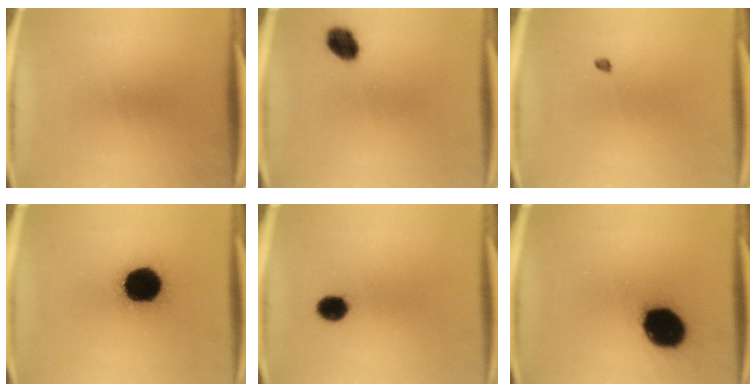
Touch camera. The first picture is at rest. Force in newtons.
{"total": 5.9}
{"total": 0.9}
{"total": 19.7}
{"total": 4.6}
{"total": 16.6}